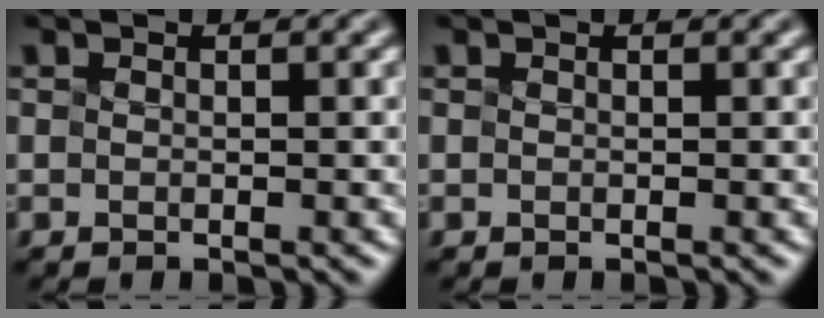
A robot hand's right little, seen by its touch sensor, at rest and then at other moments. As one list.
[{"total": 0.0}]